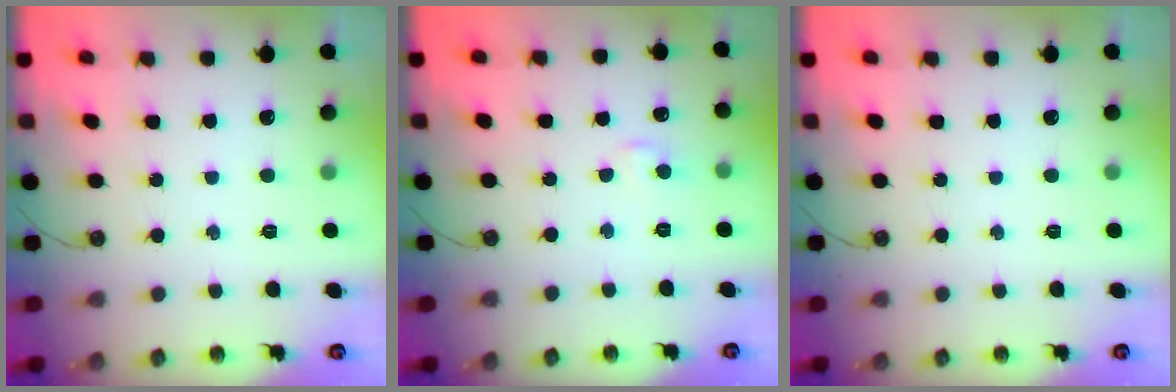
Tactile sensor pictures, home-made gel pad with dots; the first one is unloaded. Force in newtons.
{"total": 4.0, "press": 4.0, "slide": 0.6}
{"total": 0.0}